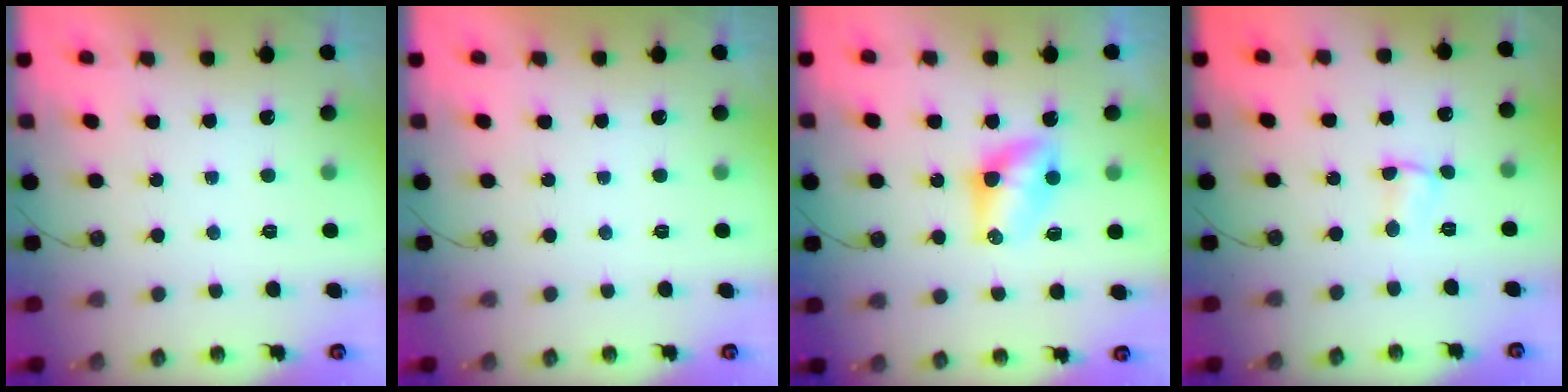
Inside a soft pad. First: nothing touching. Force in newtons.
{"total": 0.0}
{"total": 6.9, "press": 6.9, "slide": 0.6}
{"total": 2.9, "press": 0.9, "slide": 2.7}